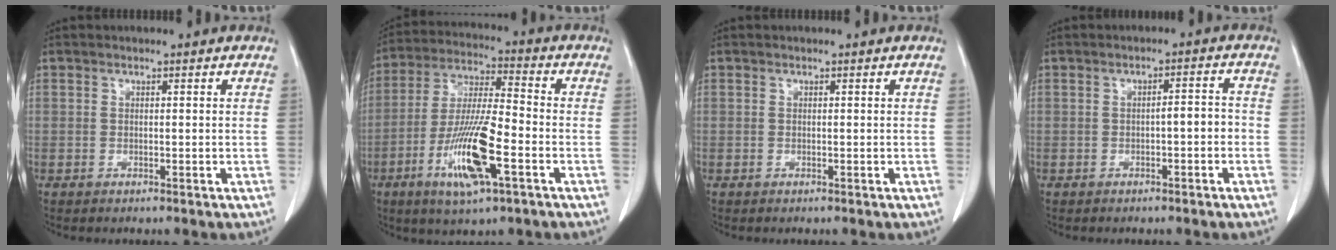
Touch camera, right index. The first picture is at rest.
{"total": 13.7, "force": [-5.3, 2.2, 12.5], "torque": [-0.248, -0.013, -0.095]}
{"total": 0.0}
{"total": 2.7, "force": [-0.9, 0.7, 2.5], "torque": [-0.034, 0.012, -0.012]}